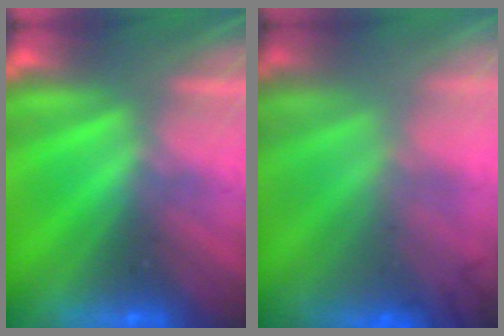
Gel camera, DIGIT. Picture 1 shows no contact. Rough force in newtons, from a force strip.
{"total": 3.8}